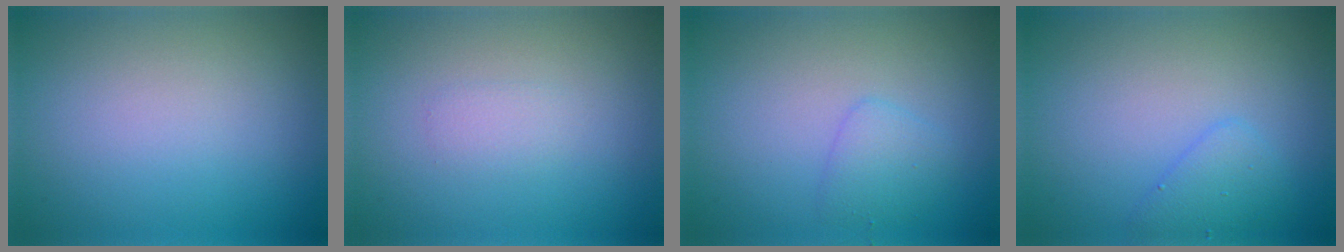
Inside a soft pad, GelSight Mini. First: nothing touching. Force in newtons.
{"total": 1.0, "press": 1.0, "slide": 0.0}
{"total": 1.7, "press": 1.7, "slide": 0.2}
{"total": 1.9, "press": 1.9, "slide": 0.0}